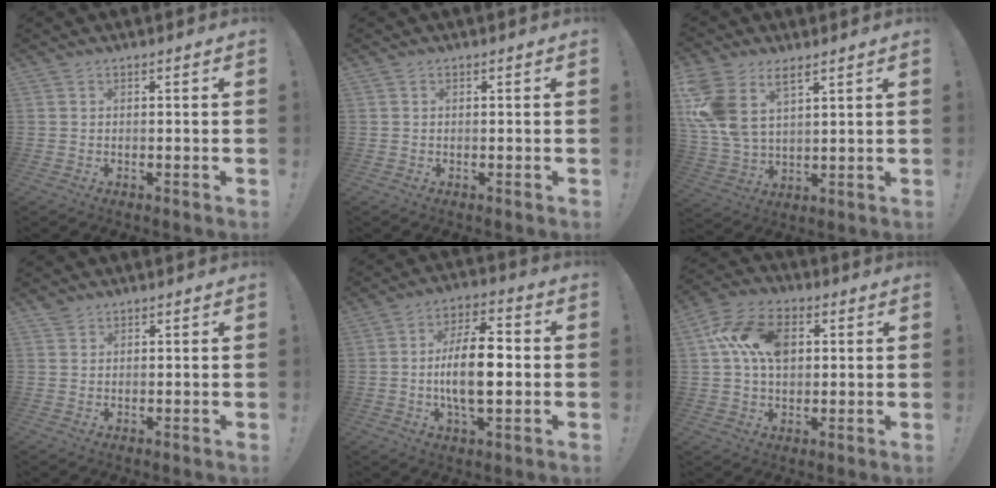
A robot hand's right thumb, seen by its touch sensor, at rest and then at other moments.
{"total": 0.0}
{"total": 11.9, "force": [6.3, 6.9, 7.2], "torque": [-0.162, -0.030, 0.123]}
{"total": 1.7, "force": [1.4, 0.9, 0.3], "torque": [-0.004, -0.005, 0.027]}
{"total": 14.2, "force": [-1.6, 6.2, 12.7], "torque": [-0.228, 0.005, -0.036]}
{"total": 14.5, "force": [3.7, 9.9, 10.0], "torque": [-0.172, 0.009, 0.070]}